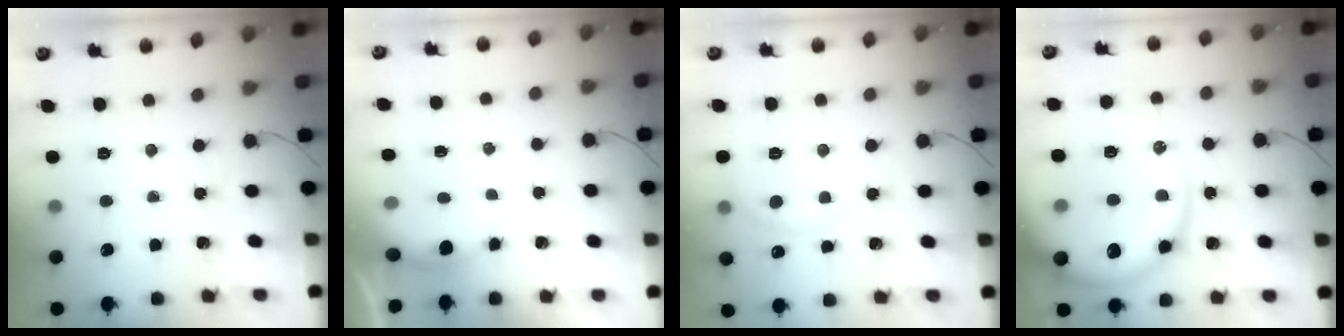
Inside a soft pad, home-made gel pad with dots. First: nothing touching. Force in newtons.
{"total": 2.7, "press": 2.5, "slide": 0.8}
{"total": 3.9, "press": 3.7, "slide": 1.0}
{"total": 18.0, "press": 17.7, "slide": 3.5}